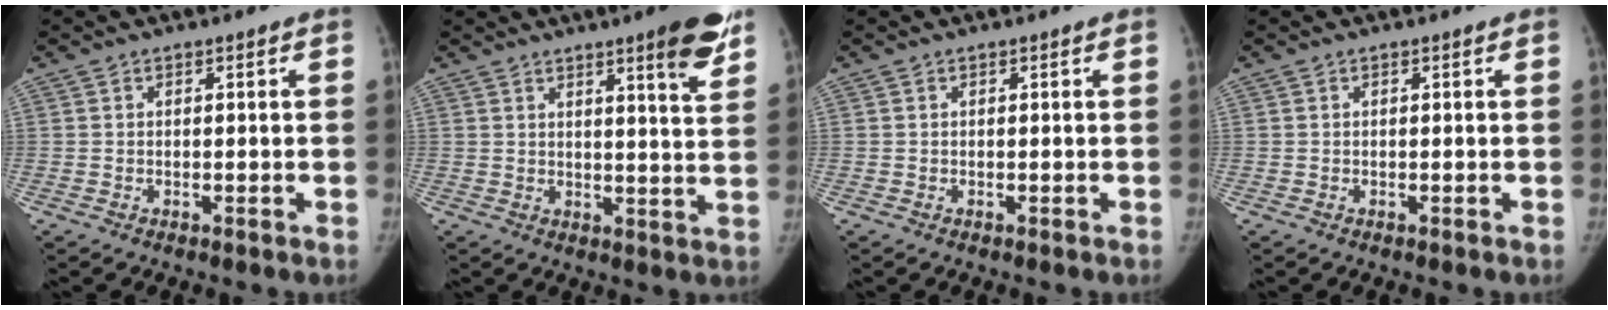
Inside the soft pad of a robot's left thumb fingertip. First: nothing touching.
{"total": 8.8, "force": [5.6, 1.0, 6.7], "torque": [-0.074, -0.032, 0.071]}
{"total": 0.0}
{"total": 0.0}